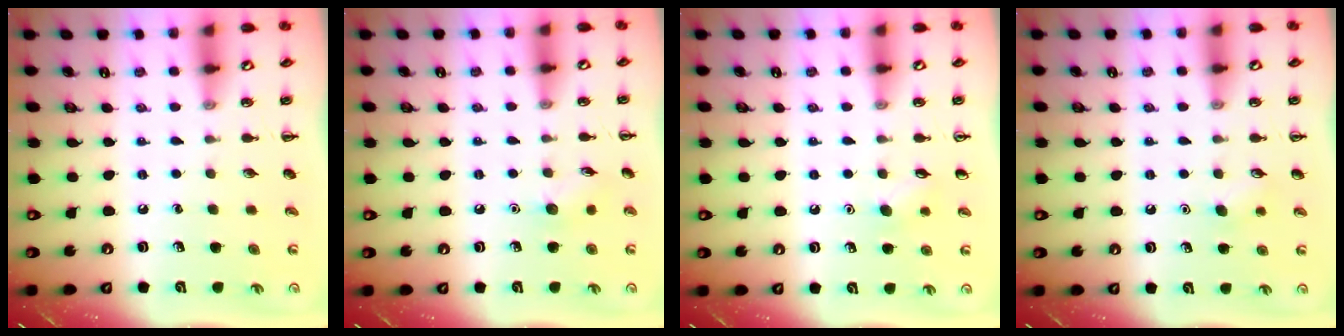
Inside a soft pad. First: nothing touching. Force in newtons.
{"total": 7.1, "press": 7.0, "slide": 1.5}
{"total": 6.0, "press": 5.8, "slide": 1.7}
{"total": 5.1, "press": 4.9, "slide": 1.3}